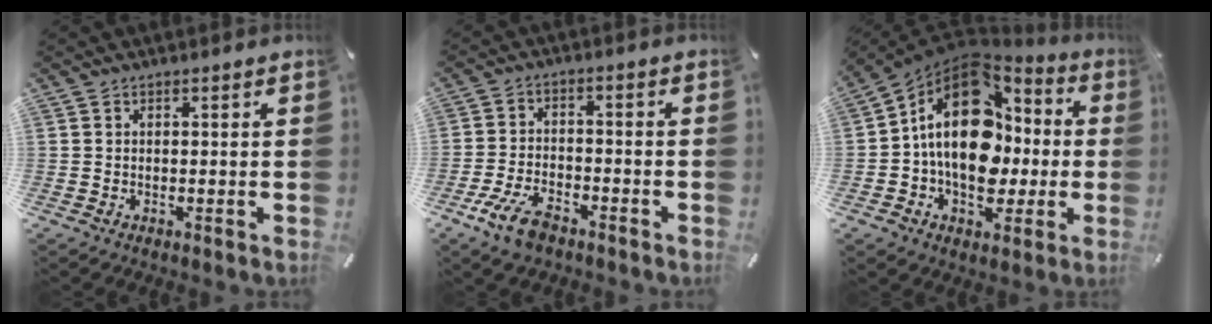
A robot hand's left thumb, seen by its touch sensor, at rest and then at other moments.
{"total": 8.4, "force": [-5.3, 4.1, 5.0], "torque": [-0.111, 0.017, -0.099]}
{"total": 20.0, "force": [0.9, 14.4, 13.9], "torque": [-0.233, -0.005, 0.020]}